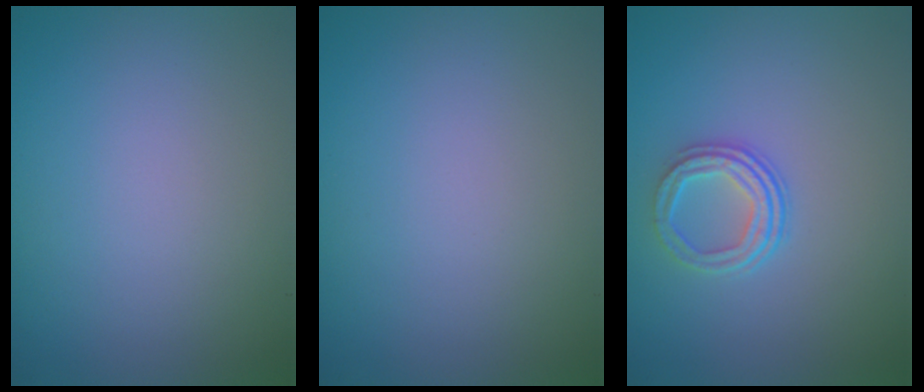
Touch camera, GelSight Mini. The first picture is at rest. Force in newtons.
{"total": 0.0}
{"total": 3.1, "press": 2.4, "slide": 1.9}